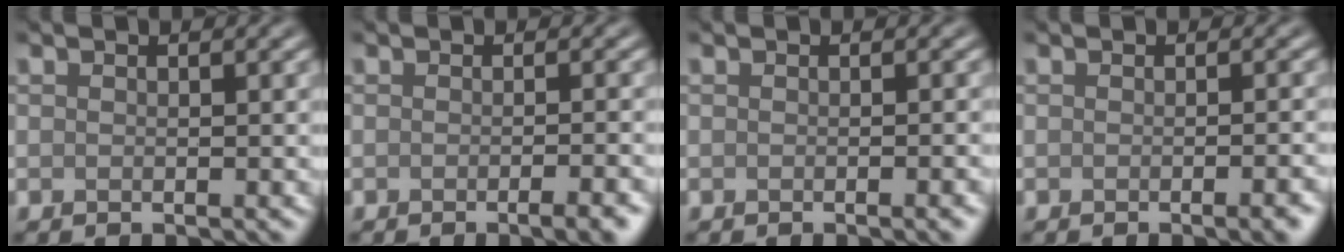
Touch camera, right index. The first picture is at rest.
{"total": 3.3, "force": [-1.5, 0.9, 2.7], "torque": [-0.016, 0.003, -0.023]}
{"total": 2.1, "force": [-0.6, 0.6, 1.9], "torque": [-0.011, 0.001, -0.008]}
{"total": 2.9, "force": [-1.1, 0.9, 2.5], "torque": [-0.016, 0.001, -0.014]}